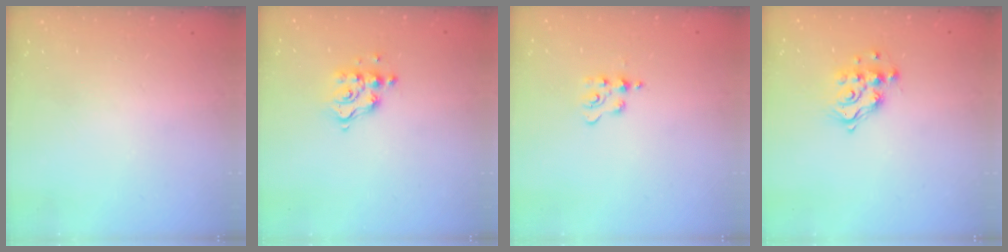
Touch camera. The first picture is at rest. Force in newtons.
{"total": 8.0, "press": 8.0, "slide": 0.3}
{"total": 4.3, "press": 4.3, "slide": 0.5}
{"total": 11.1, "press": 11.0, "slide": 0.9}